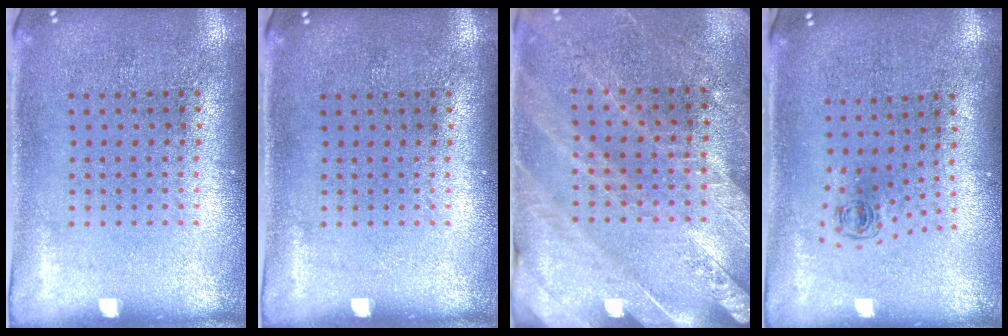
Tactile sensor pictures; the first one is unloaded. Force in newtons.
{"total": 0.0}
{"total": 2.5, "press": 2.5, "slide": 0.4}
{"total": 0.5, "press": 0.3, "slide": 0.4}